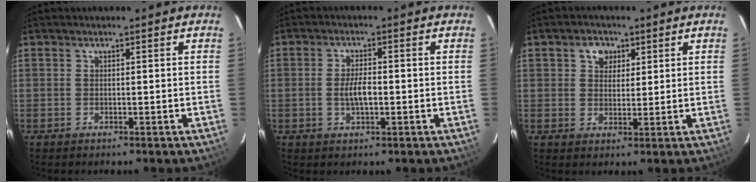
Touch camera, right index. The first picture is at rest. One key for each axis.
{"total": 4.2, "fx": -0.7, "fy": 1.5, "fz": 3.9, "tx": -0.074, "ty": 0.000, "tz": -0.010}
{"total": 4.1, "fx": 1.8, "fy": 3.3, "fz": 1.6, "tx": -0.016, "ty": 0.012, "tz": 0.032}